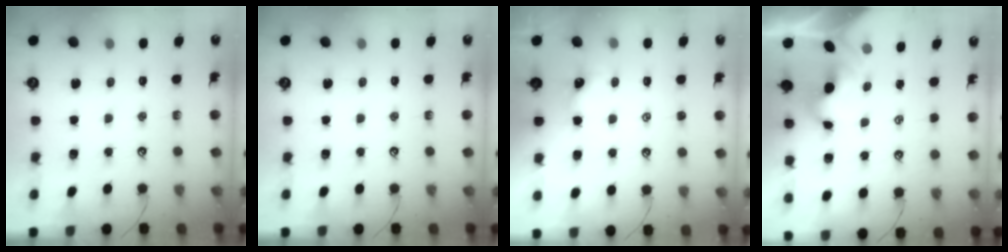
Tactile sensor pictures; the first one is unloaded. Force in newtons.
{"total": 0.0}
{"total": 0.0}
{"total": 2.0, "press": 1.9, "slide": 0.8}